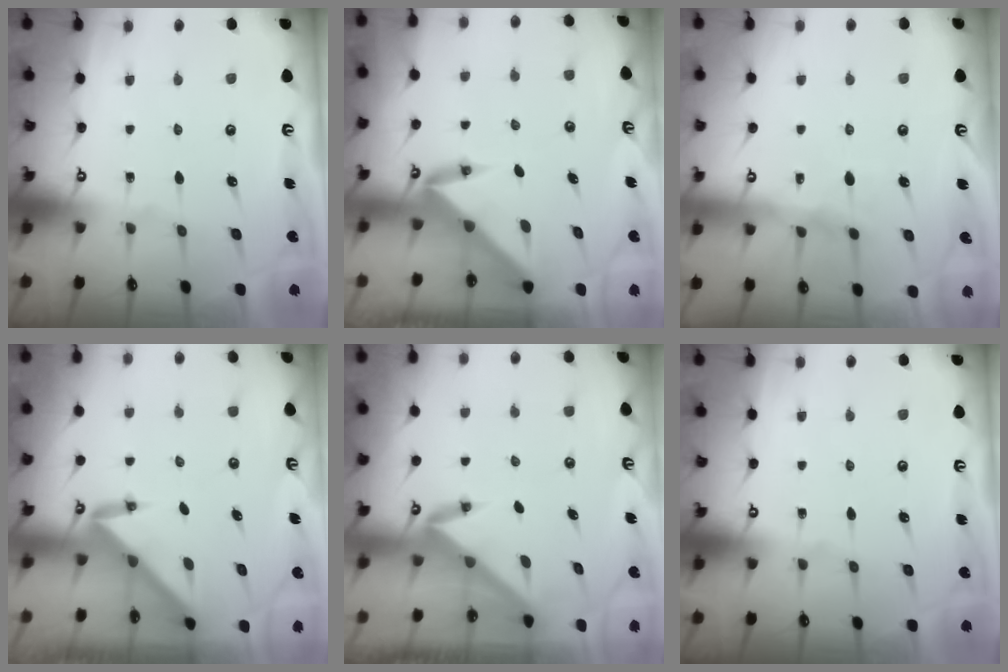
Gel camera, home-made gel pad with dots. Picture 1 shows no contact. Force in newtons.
{"total": 4.2, "press": 4.2, "slide": 0.3}
{"total": 7.7, "press": 7.7, "slide": 0.8}
{"total": 2.9, "press": 2.9, "slide": 0.2}
{"total": 3.6, "press": 3.6, "slide": 0.3}
{"total": 0.0}